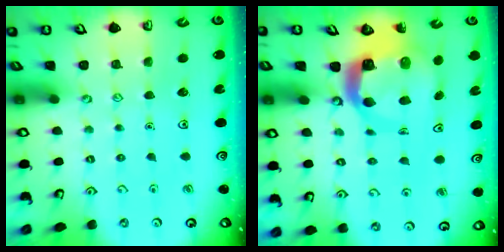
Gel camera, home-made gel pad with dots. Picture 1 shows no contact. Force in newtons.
{"total": 8.4, "press": 8.3, "slide": 1.0}